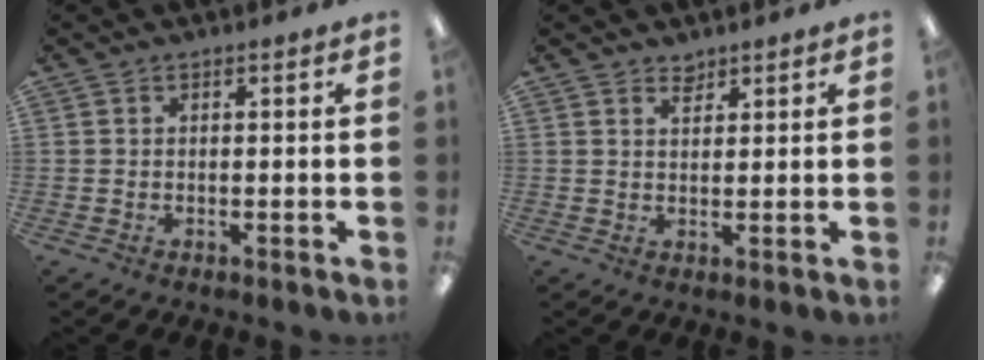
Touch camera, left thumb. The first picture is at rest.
{"total": 2.3, "force": [2.1, 0.9, 0.4], "torque": [-0.002, -0.011, 0.039]}